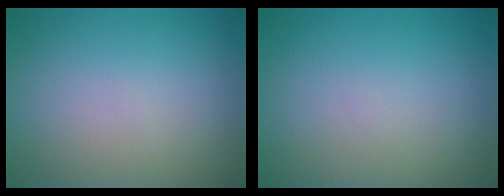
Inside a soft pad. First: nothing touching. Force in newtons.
{"total": 0.0}